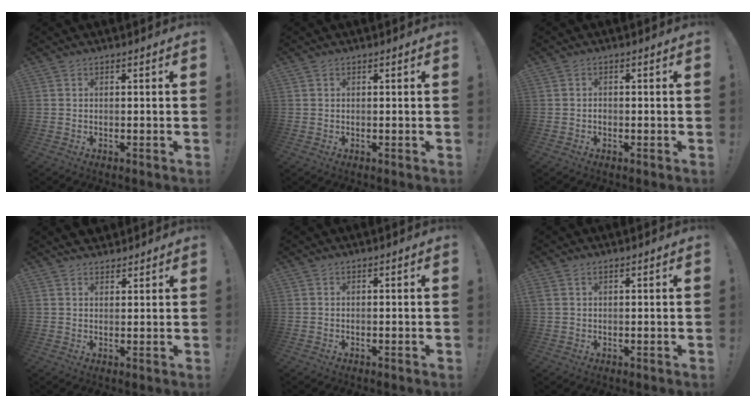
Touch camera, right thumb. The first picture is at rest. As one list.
[{"total": 0.0}, {"total": 0.8, "force": [-0.6, 0.6, 0.1], "torque": [-0.008, 0.006, -0.009]}, {"total": 1.9, "force": [1.5, 1.1, 0.0], "torque": [0.003, -0.007, 0.029]}, {"total": 0.0}, {"total": 1.7, "force": [0.9, 1.0, 0.9], "torque": [-0.024, 0.005, 0.019]}]